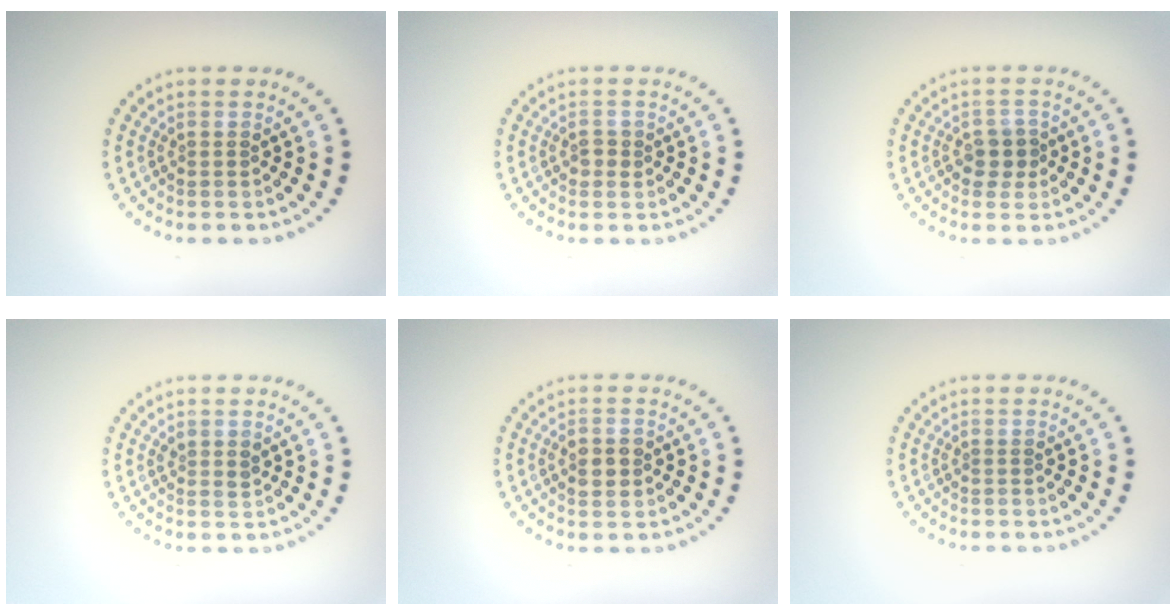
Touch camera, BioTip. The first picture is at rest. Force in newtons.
{"total": 1.2, "press": 1.2, "slide": 0.2}
{"total": 1.8, "press": 1.7, "slide": 0.6}
{"total": 1.1, "press": 0.9, "slide": 0.6}
{"total": 2.6, "press": 2.6, "slide": 0.1}
{"total": 0.0}